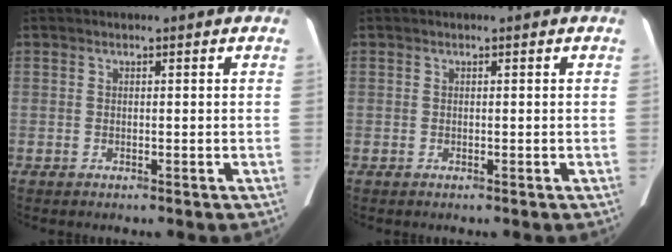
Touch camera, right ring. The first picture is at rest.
{"total": 0.0}